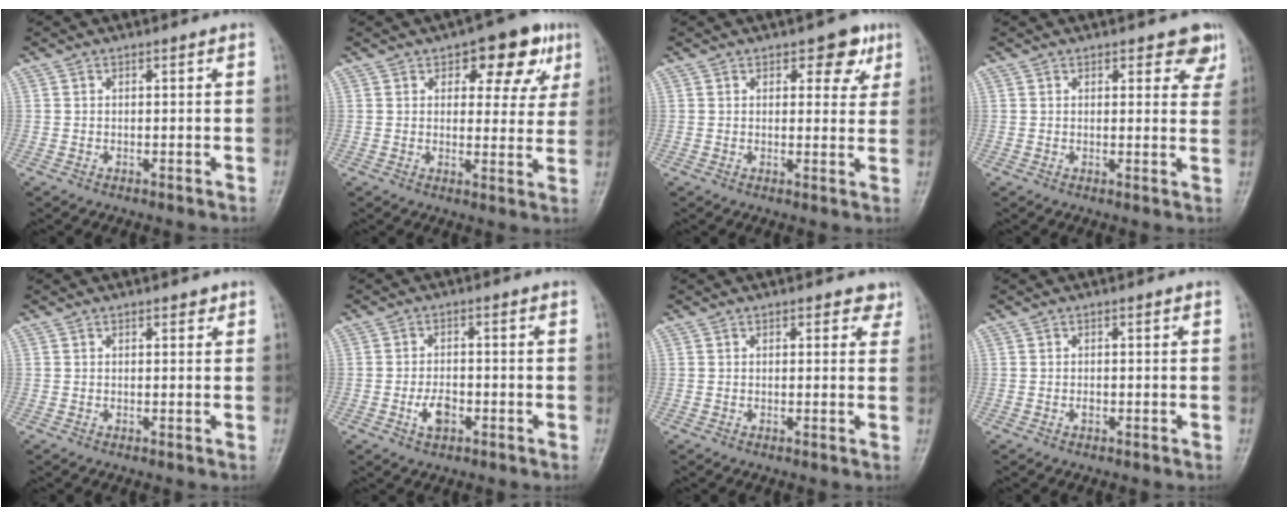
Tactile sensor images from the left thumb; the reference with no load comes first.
{"total": 10.9, "force": [5.2, 5.9, 7.5], "torque": [-0.047, -0.009, 0.062]}
{"total": 5.9, "force": [3.1, 3.4, 3.7], "torque": [-0.012, -0.011, 0.034]}
{"total": 5.2, "force": [3.4, 2.6, 2.9], "torque": [0.003, -0.016, 0.034]}
{"total": 1.4, "force": [0.9, 0.7, 0.8], "torque": [-0.002, -0.002, 0.008]}
{"total": 4.0, "force": [-1.6, 2.3, 2.8], "torque": [-0.047, 0.008, -0.028]}
{"total": 2.9, "force": [2.0, 1.7, 1.3], "torque": [0.014, -0.006, 0.019]}
{"total": 0.7, "force": [-0.3, 0.5, 0.4], "torque": [-0.004, 0.001, -0.006]}